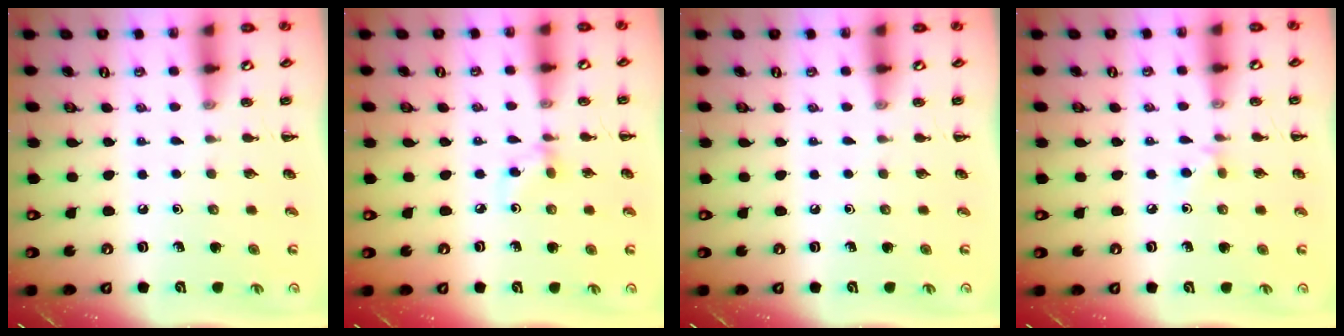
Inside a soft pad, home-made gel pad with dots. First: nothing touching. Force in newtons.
{"total": 3.4, "press": 3.3, "slide": 0.8}
{"total": 0.0}
{"total": 4.0, "press": 3.6, "slide": 1.6}